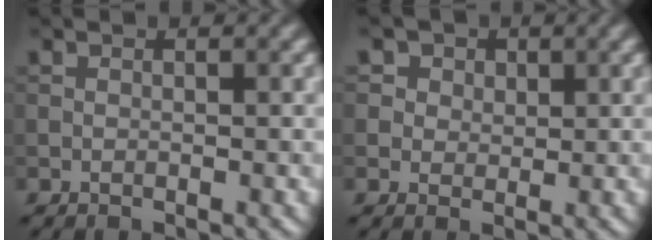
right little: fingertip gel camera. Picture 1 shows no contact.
{"total": 4.9, "force": [2.7, 3.7, 1.9], "torque": [-0.043, 0.004, 0.032]}